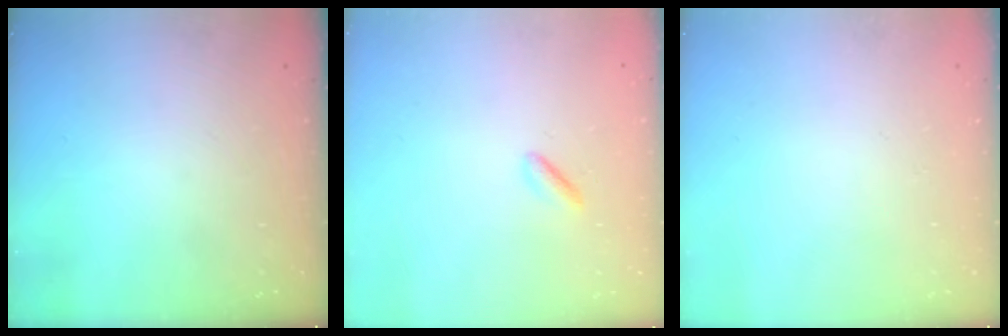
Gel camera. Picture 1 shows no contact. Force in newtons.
{"total": 1.5, "press": 1.3, "slide": 0.7}
{"total": 0.0}